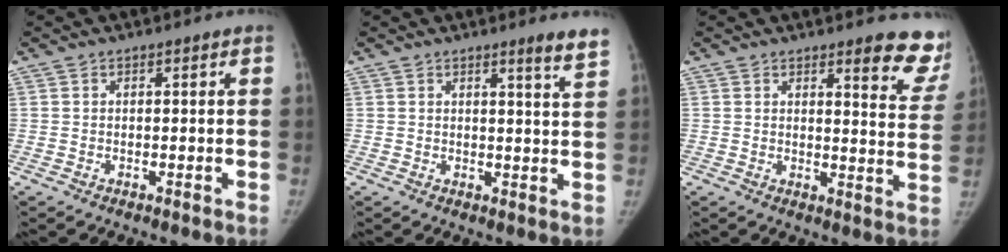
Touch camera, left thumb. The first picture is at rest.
{"total": 4.6, "force": [3.6, -0.2, 2.9], "torque": [-0.035, -0.028, 0.041]}
{"total": 11.1, "force": [9.0, 2.8, 5.8], "torque": [-0.026, -0.058, 0.085]}